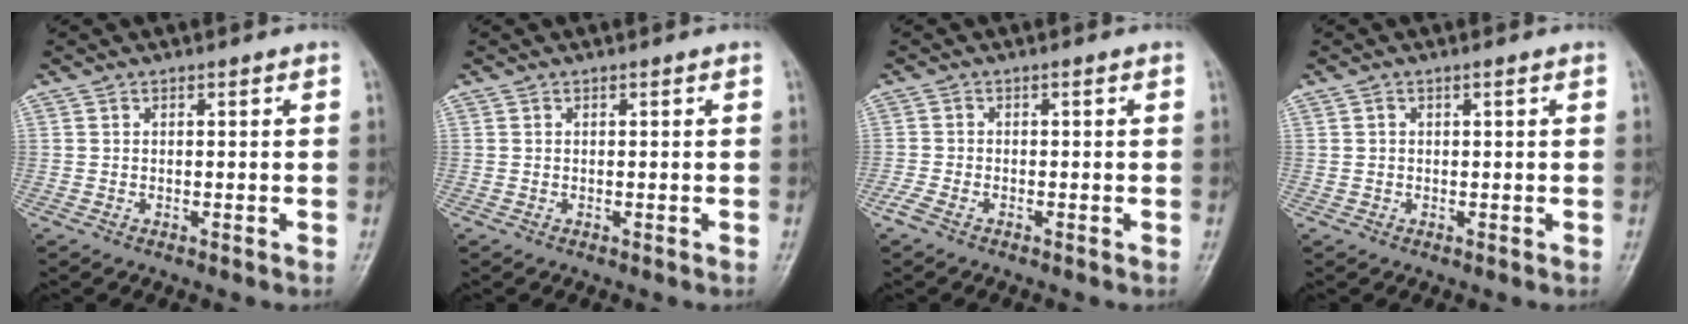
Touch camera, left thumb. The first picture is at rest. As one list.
[{"total": 0.0}, {"total": 2.5, "force": [-1.5, 1.0, 1.7], "torque": [-0.049, 0.005, -0.033]}, {"total": 1.2, "force": [0.3, 0.8, 0.9], "torque": [-0.014, 0.006, 0.009]}]